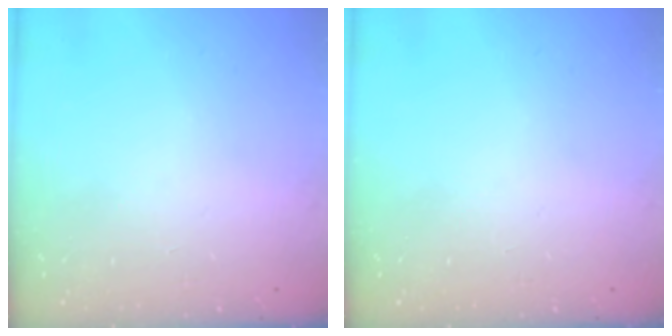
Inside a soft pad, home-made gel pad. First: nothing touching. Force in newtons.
{"total": 0.0}